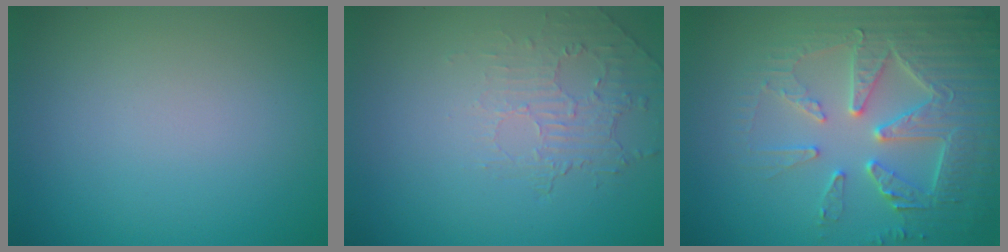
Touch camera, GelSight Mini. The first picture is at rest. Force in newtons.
{"total": 2.0, "press": 0.8, "slide": 1.8}
{"total": 6.2, "press": 5.4, "slide": 3.1}